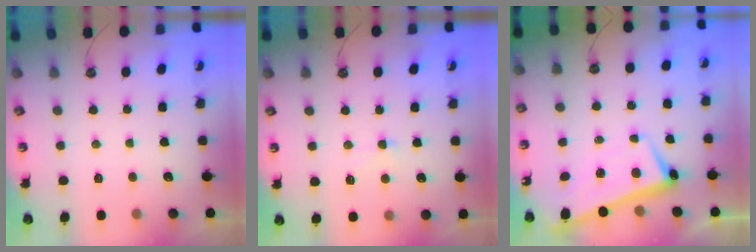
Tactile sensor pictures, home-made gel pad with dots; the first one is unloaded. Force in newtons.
{"total": 1.1, "press": 0.8, "slide": 0.8}
{"total": 2.8, "press": 2.7, "slide": 0.7}